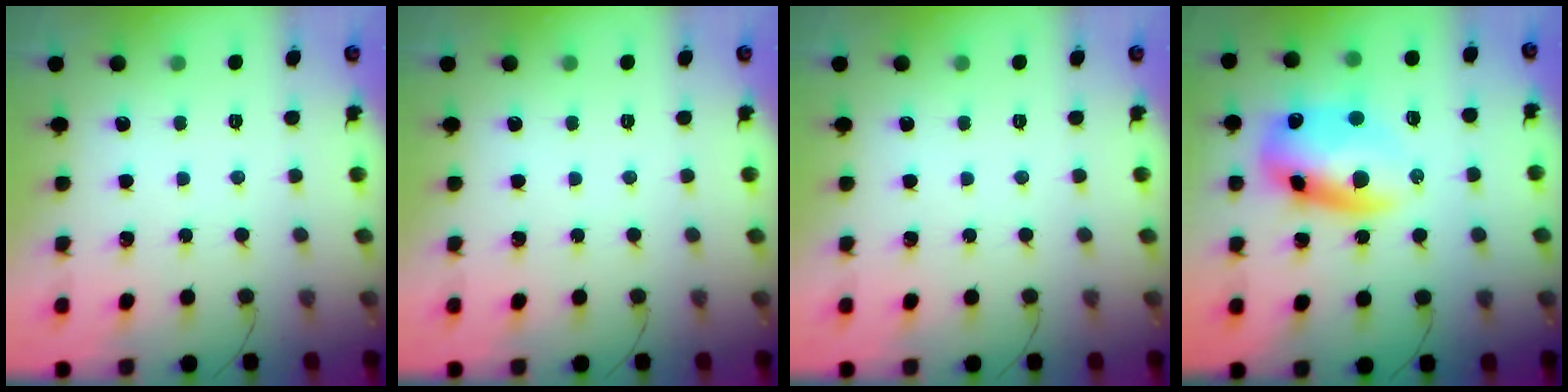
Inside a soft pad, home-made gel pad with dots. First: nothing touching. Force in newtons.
{"total": 0.0}
{"total": 0.0}
{"total": 13.6, "press": 13.4, "slide": 2.8}